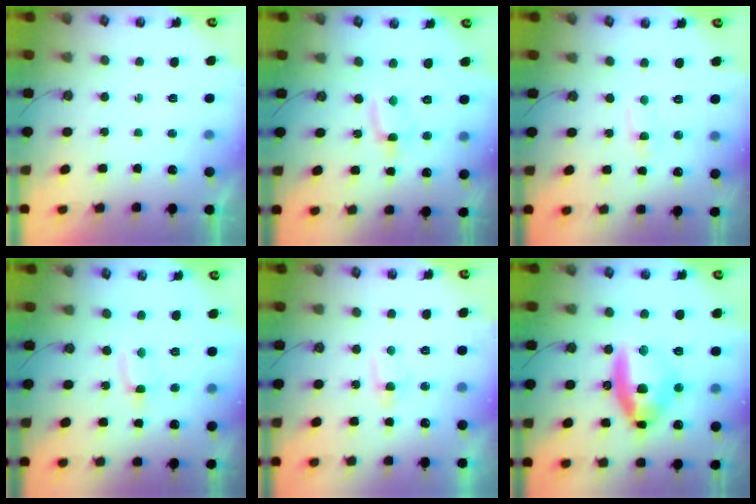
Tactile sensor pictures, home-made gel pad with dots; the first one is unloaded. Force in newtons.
{"total": 1.1, "press": 1.1, "slide": 0.1}
{"total": 2.0, "press": 2.0, "slide": 0.3}
{"total": 0.6, "press": 0.3, "slide": 0.5}
{"total": 4.7, "press": 4.7, "slide": 0.6}
{"total": 13.7, "press": 13.5, "slide": 2.0}